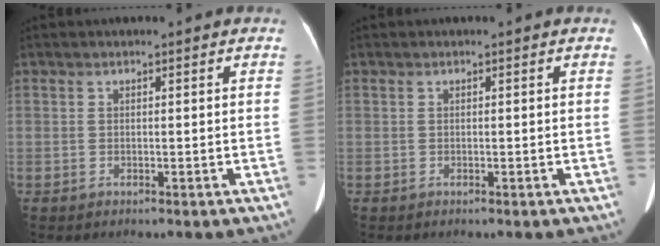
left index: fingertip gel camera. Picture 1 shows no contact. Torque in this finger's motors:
{"motor_torque": [0.00, 0.00, 0.00, 0.00]}